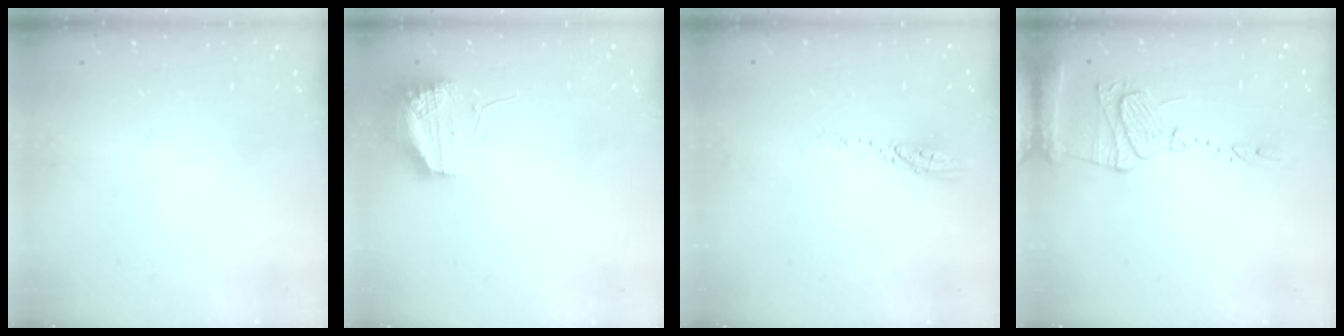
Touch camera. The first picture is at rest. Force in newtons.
{"total": 10.8, "press": 10.5, "slide": 2.6}
{"total": 3.8, "press": 3.8, "slide": 0.2}
{"total": 13.7, "press": 13.6, "slide": 1.8}